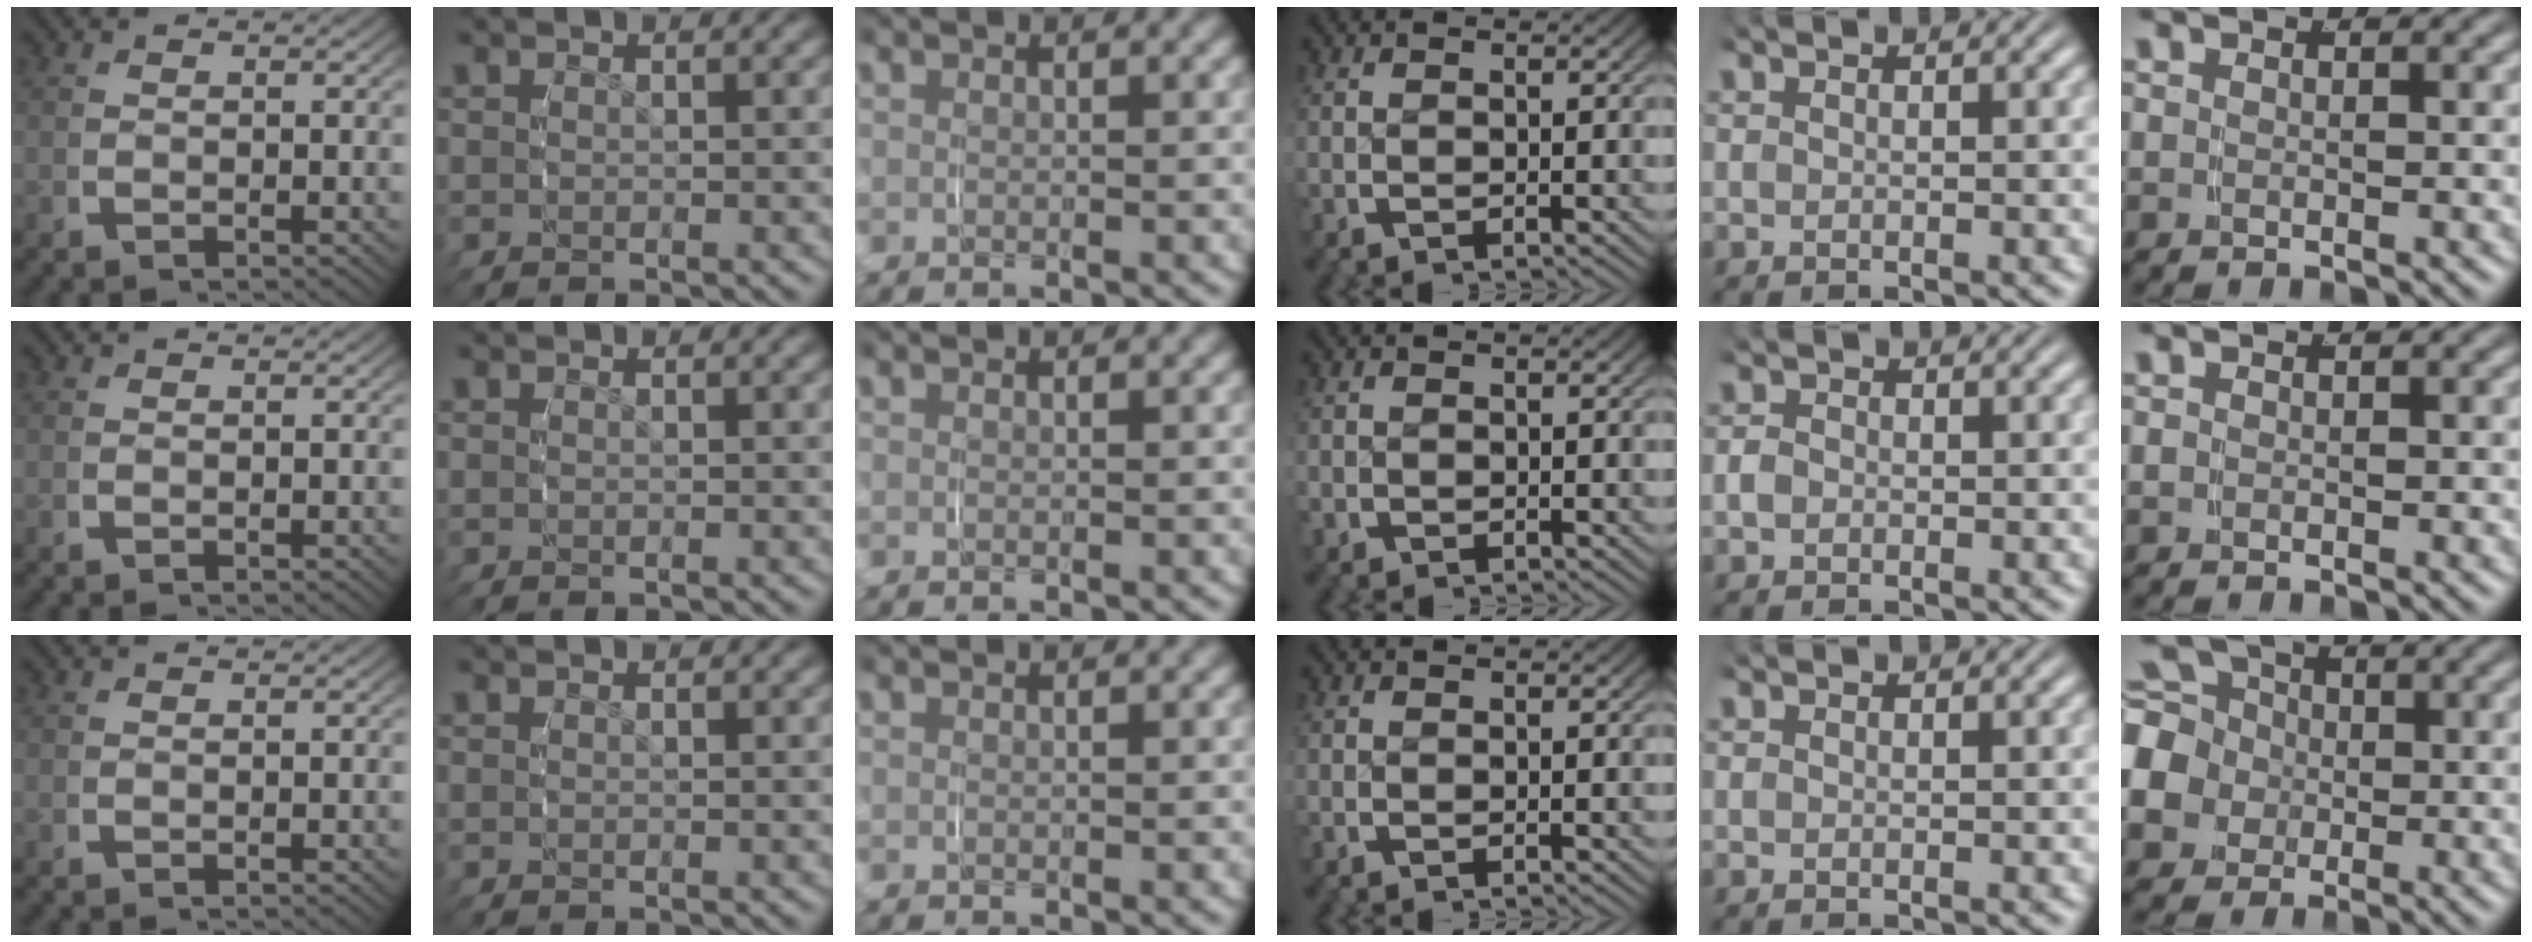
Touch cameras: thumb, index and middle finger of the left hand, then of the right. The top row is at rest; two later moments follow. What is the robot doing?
{"motion": "grasp_and_lifting", "object": "paper towel"}